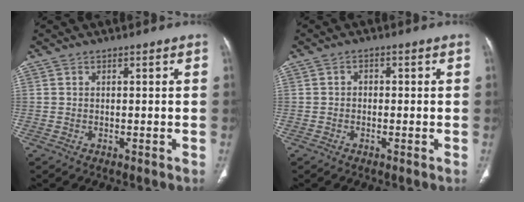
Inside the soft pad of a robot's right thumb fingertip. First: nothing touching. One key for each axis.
{"total": 1.2, "fx": -0.3, "fy": 1.1, "fz": 0.6, "tx": 0.001, "ty": 0.006, "tz": -0.010}